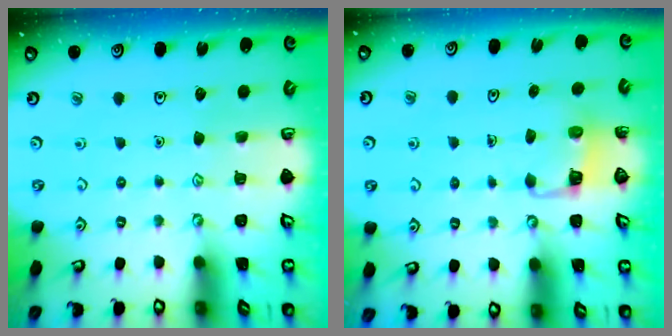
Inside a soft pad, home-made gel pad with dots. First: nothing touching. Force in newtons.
{"total": 2.8, "press": 2.8, "slide": 0.2}